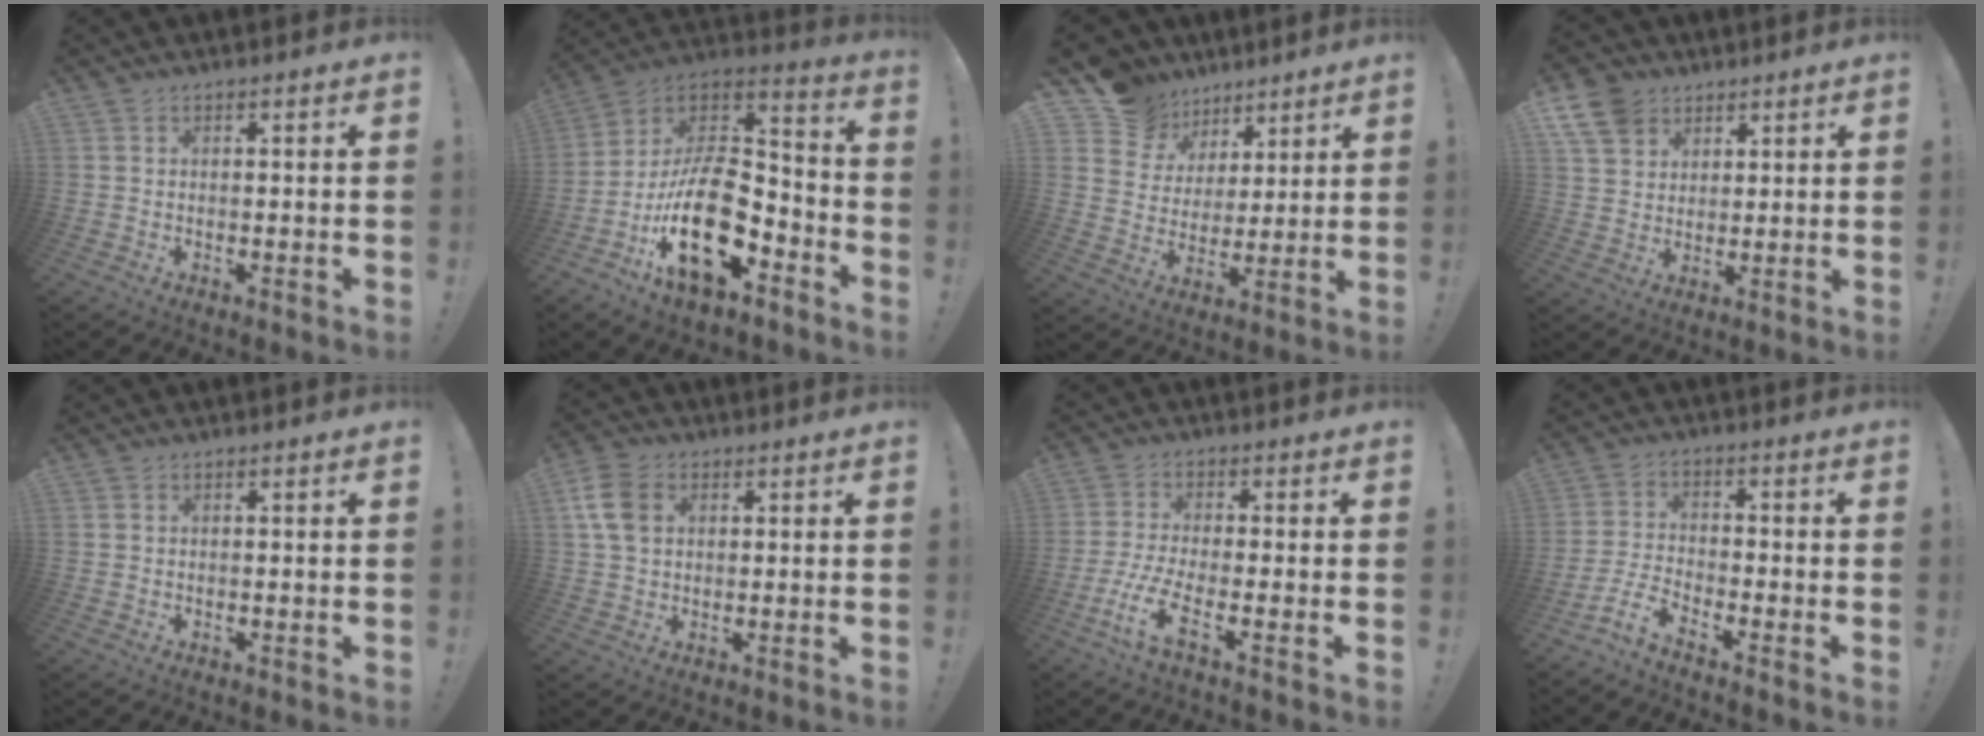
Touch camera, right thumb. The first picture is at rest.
{"total": 23.1, "force": [-8.3, 12.5, 17.5], "torque": [-0.317, 0.044, -0.129]}
{"total": 13.0, "force": [8.2, 9.7, 2.4], "torque": [-0.036, -0.056, 0.165]}
{"total": 10.5, "force": [5.9, 7.9, 3.6], "torque": [-0.076, -0.027, 0.118]}
{"total": 0.0}
{"total": 9.6, "force": [2.7, 7.1, 5.9], "torque": [-0.105, 0.006, 0.055]}
{"total": 8.5, "force": [-3.7, 2.0, 7.4], "torque": [-0.163, -0.009, -0.071]}
{"total": 5.9, "force": [-4.6, 1.7, 3.3], "torque": [-0.073, 0.004, -0.088]}